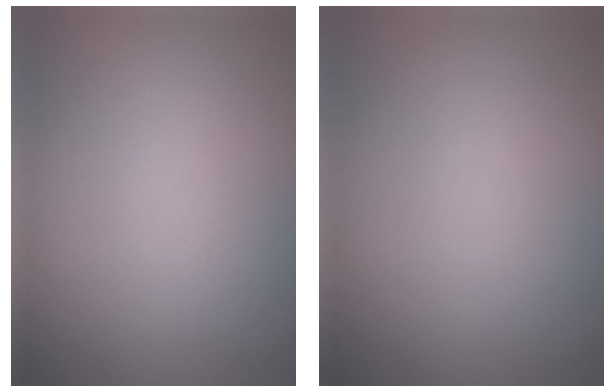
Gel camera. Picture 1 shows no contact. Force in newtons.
{"total": 0.0}